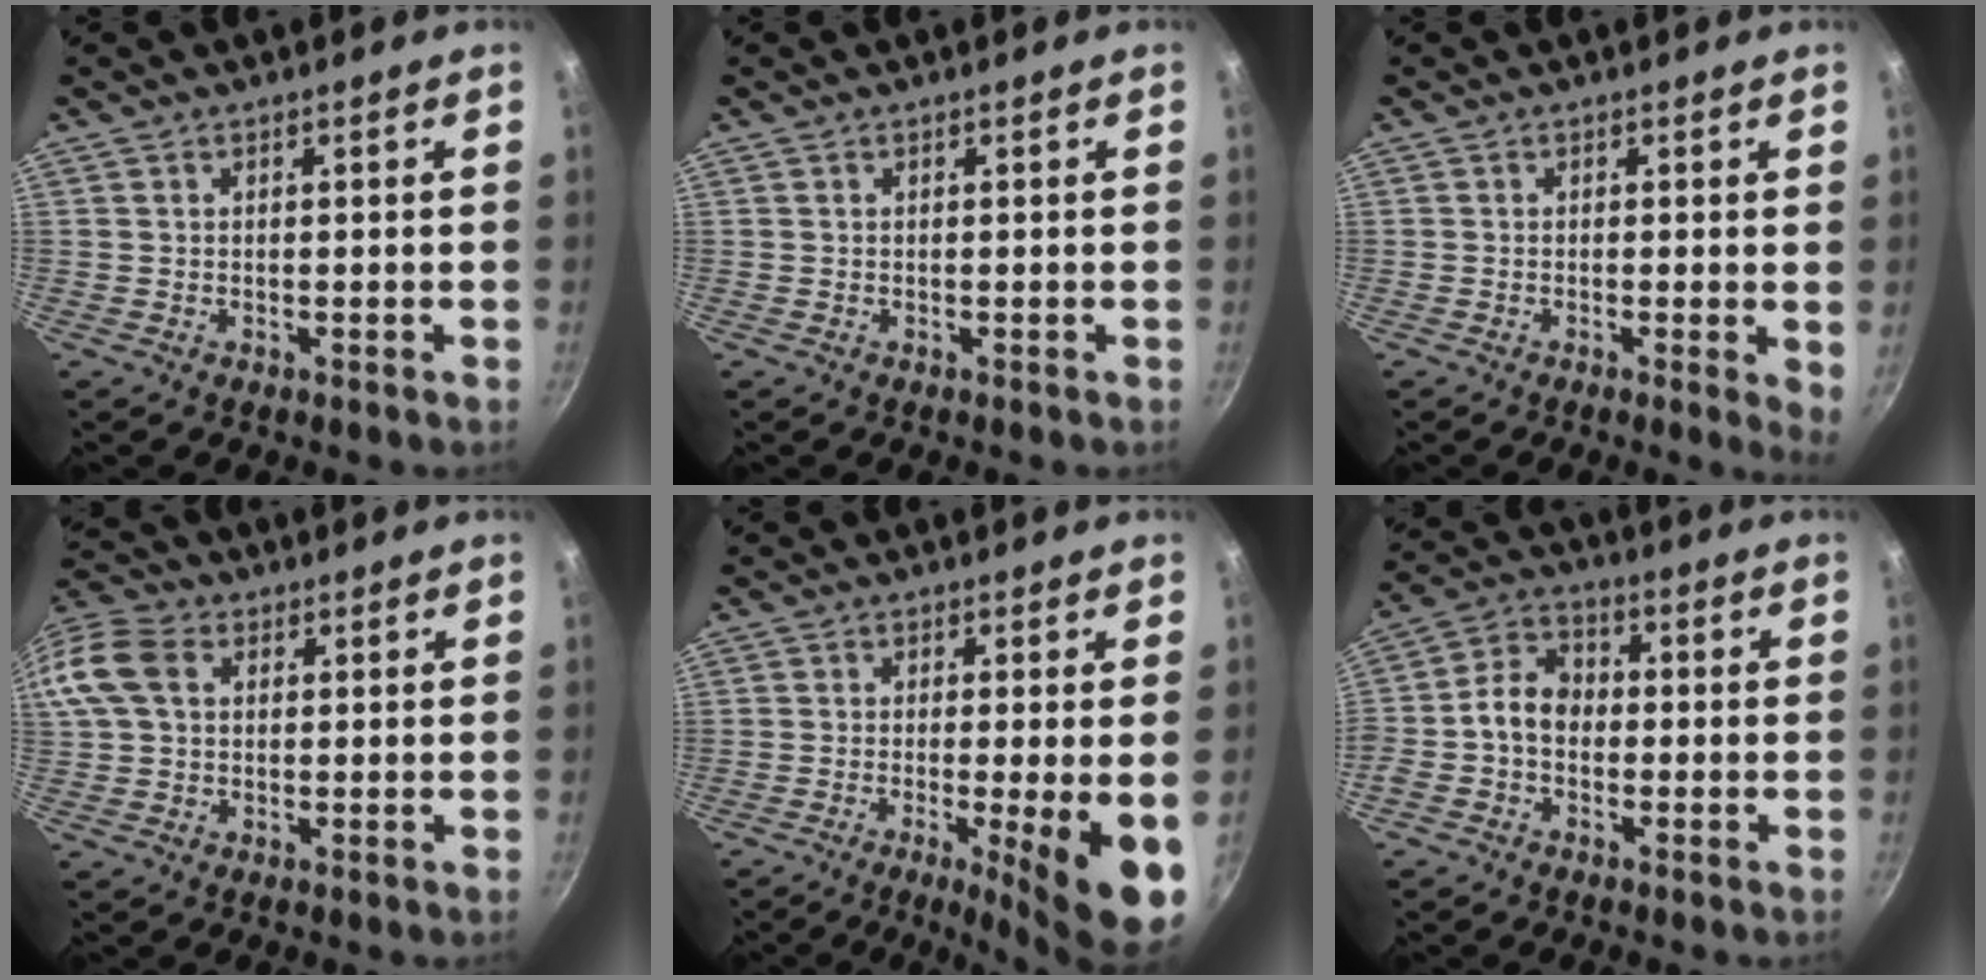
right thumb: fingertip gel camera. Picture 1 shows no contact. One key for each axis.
{"total": 0.0}
{"total": 3.1, "fx": 0.0, "fy": 0.6, "fz": 3.0, "tx": -0.035, "ty": -0.009, "tz": -0.005}
{"total": 11.6, "fx": 2.4, "fy": 8.7, "fz": 7.4, "tx": -0.156, "ty": 0.025, "tz": 0.032}
{"total": 11.0, "fx": -2.8, "fy": 1.1, "fz": 10.6, "tx": -0.147, "ty": -0.009, "tz": -0.037}
{"total": 7.1, "fx": -1.3, "fy": 5.4, "fz": 4.4, "tx": -0.062, "ty": 0.028, "tz": -0.044}